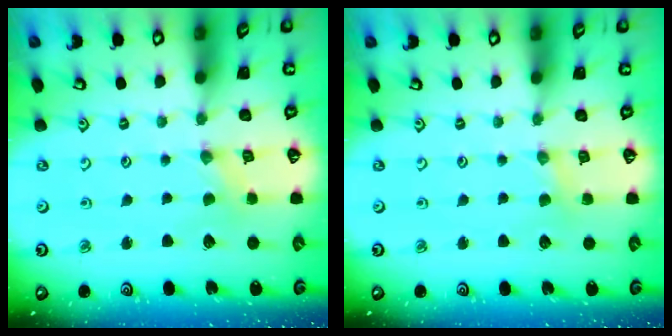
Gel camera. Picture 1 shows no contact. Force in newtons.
{"total": 2.3, "press": 2.3, "slide": 0.3}